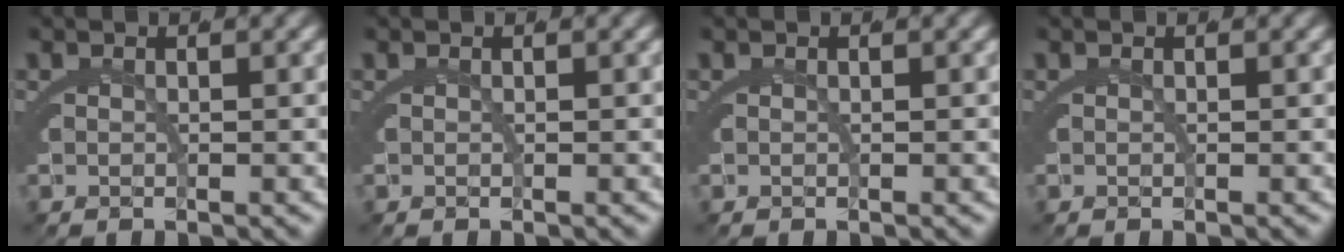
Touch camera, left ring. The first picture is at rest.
{"total": 0.0}
{"total": 0.0}
{"total": 0.0}